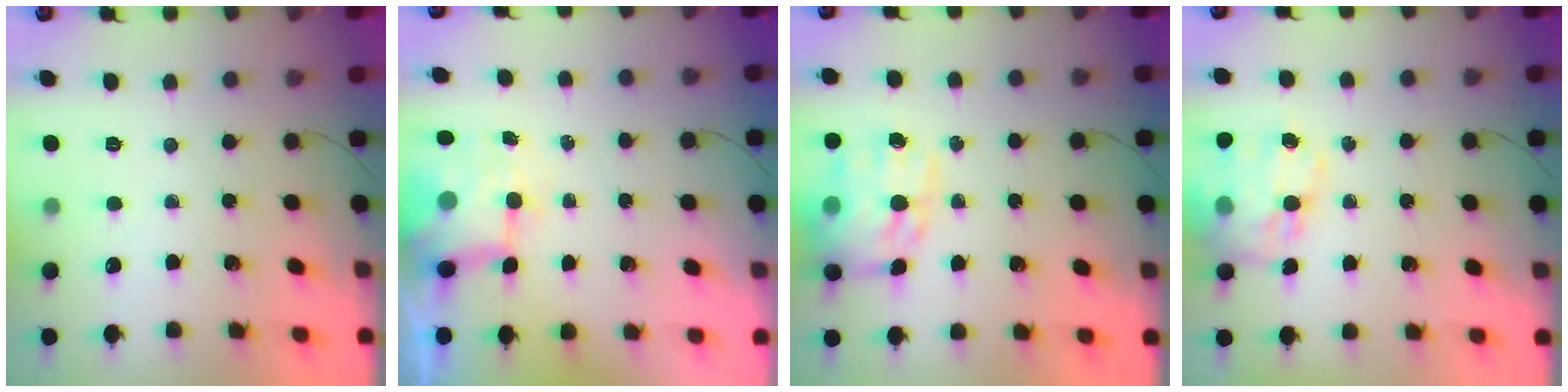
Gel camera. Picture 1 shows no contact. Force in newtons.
{"total": 6.7, "press": 6.6, "slide": 1.2}
{"total": 16.8, "press": 16.4, "slide": 3.7}
{"total": 16.8, "press": 16.4, "slide": 3.8}